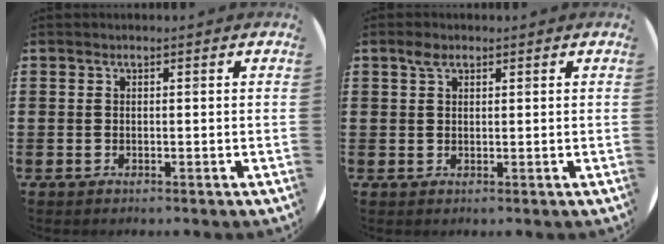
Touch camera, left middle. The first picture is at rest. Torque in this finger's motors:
{"motor_torque": [0.64, -0.54, -0.13, -0.04]}